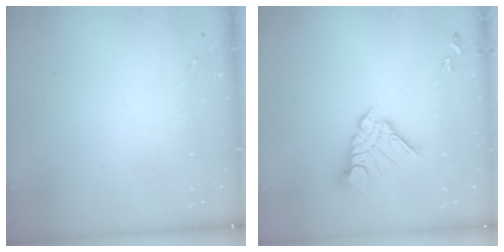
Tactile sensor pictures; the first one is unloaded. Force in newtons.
{"total": 14.1, "press": 14.1, "slide": 1.4}